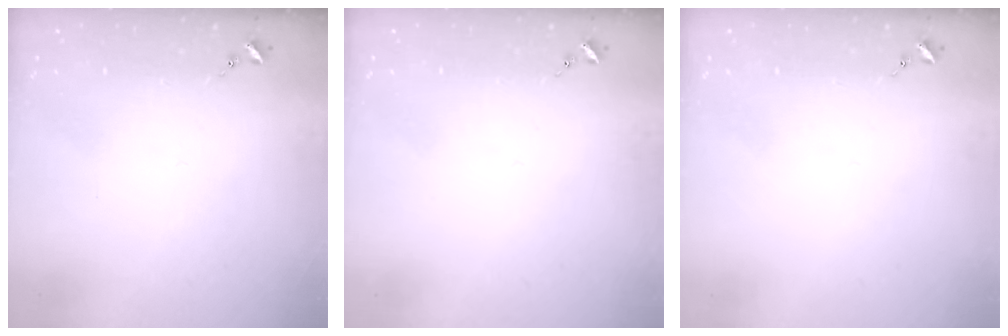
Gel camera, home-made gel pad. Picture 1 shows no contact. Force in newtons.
{"total": 0.0}
{"total": 0.0}